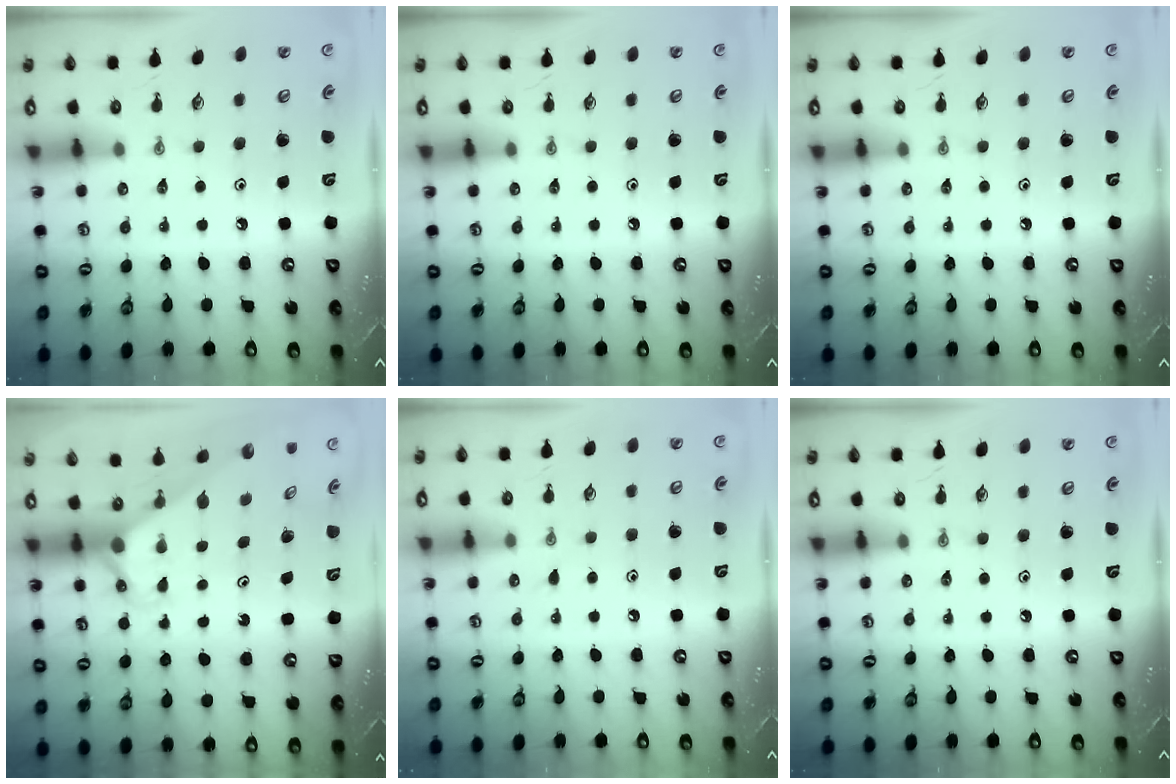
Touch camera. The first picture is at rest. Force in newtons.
{"total": 0.0}
{"total": 0.0}
{"total": 2.8, "press": 2.8, "slide": 0.0}
{"total": 4.2, "press": 4.2, "slide": 0.4}
{"total": 0.0}